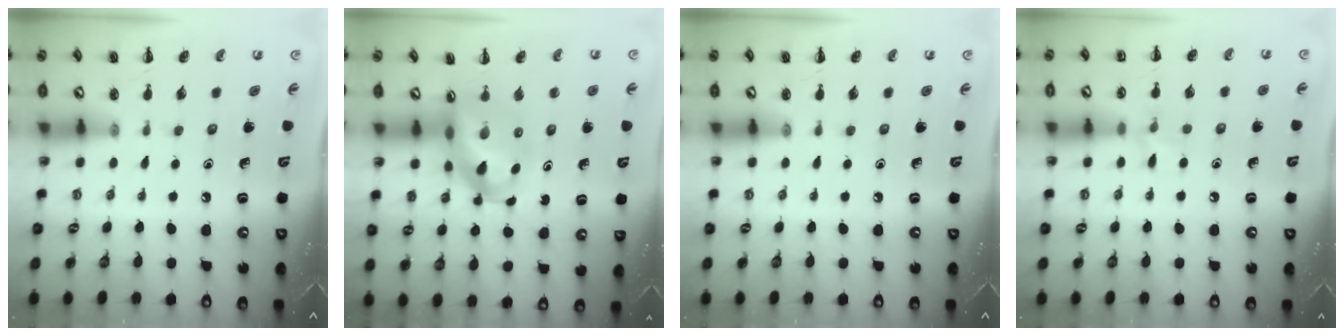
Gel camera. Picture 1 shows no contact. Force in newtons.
{"total": 10.5, "press": 10.0, "slide": 3.1}
{"total": 0.0}
{"total": 5.7, "press": 5.4, "slide": 1.8}